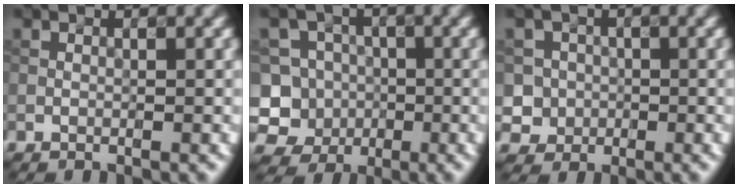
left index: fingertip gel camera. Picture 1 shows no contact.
{"total": 9.5, "force": [-3.1, 8.6, 2.3], "torque": [-0.052, 0.013, -0.077]}
{"total": 3.6, "force": [-0.7, 3.5, 0.4], "torque": [0.013, 0.009, -0.023]}